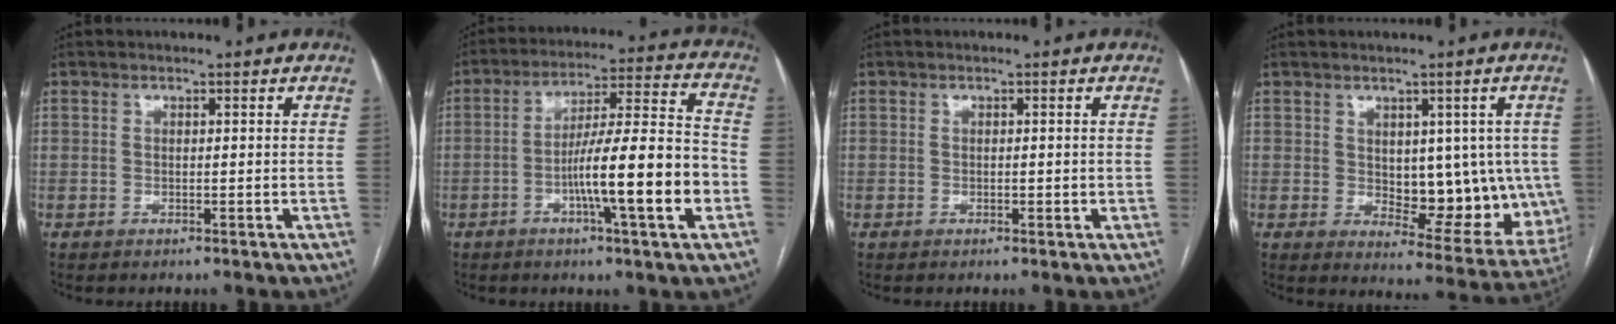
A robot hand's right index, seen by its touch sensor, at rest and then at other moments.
{"total": 15.4, "force": [-4.5, 0.3, 14.7], "torque": [-0.239, 0.006, -0.073]}
{"total": 0.8, "force": [-0.1, 0.4, 0.7], "torque": [-0.010, -0.001, 0.000]}
{"total": 12.3, "force": [0.5, 6.1, 10.7], "torque": [-0.120, 0.000, 0.024]}